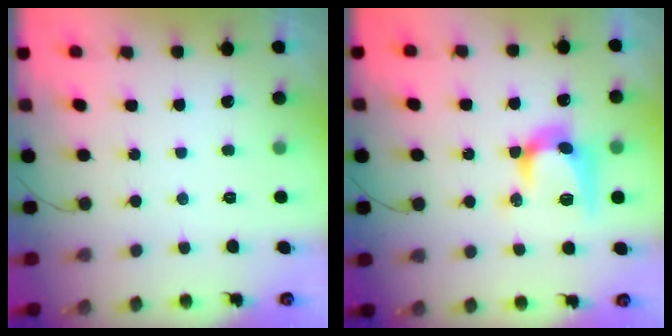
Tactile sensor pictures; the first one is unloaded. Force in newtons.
{"total": 11.8, "press": 11.8, "slide": 0.4}